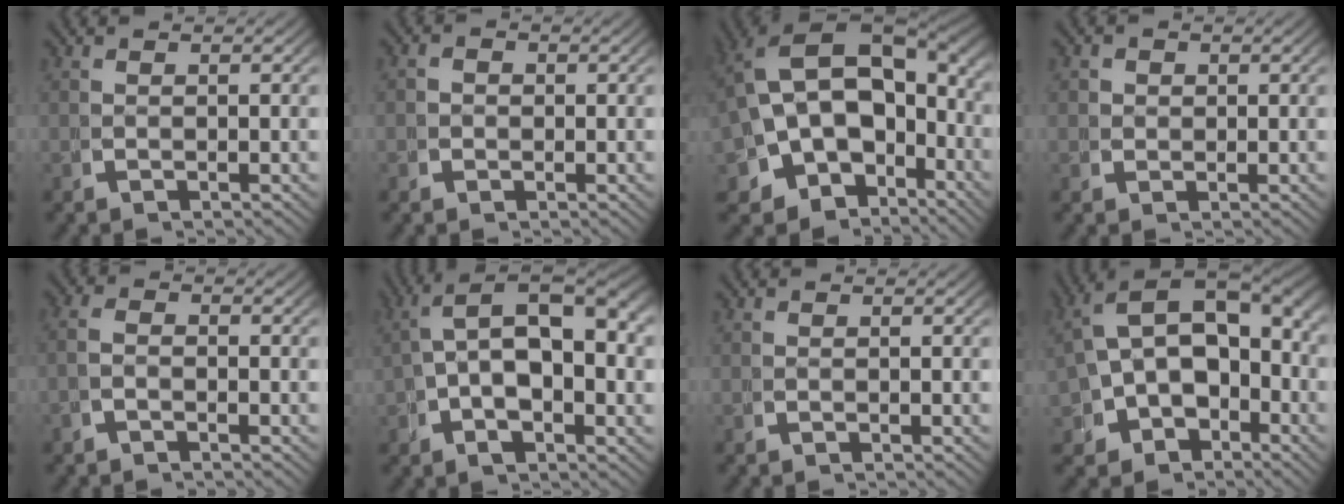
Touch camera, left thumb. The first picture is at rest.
{"total": 1.1, "force": [-0.3, 1.1, 0.1], "torque": [0.004, -0.001, -0.012]}
{"total": 16.4, "force": [-0.8, 12.5, 10.6], "torque": [-0.216, -0.043, -0.005]}
{"total": 1.7, "force": [0.4, 1.6, 0.3], "torque": [-0.004, -0.005, 0.005]}
{"total": 1.1, "force": [-0.8, 0.6, 0.4], "torque": [-0.006, 0.004, -0.022]}
{"total": 9.8, "force": [2.0, 5.8, 7.6], "torque": [-0.113, 0.007, 0.020]}
{"total": 0.0}
{"total": 11.7, "force": [1.0, 8.9, 7.4], "torque": [-0.128, -0.014, 0.015]}